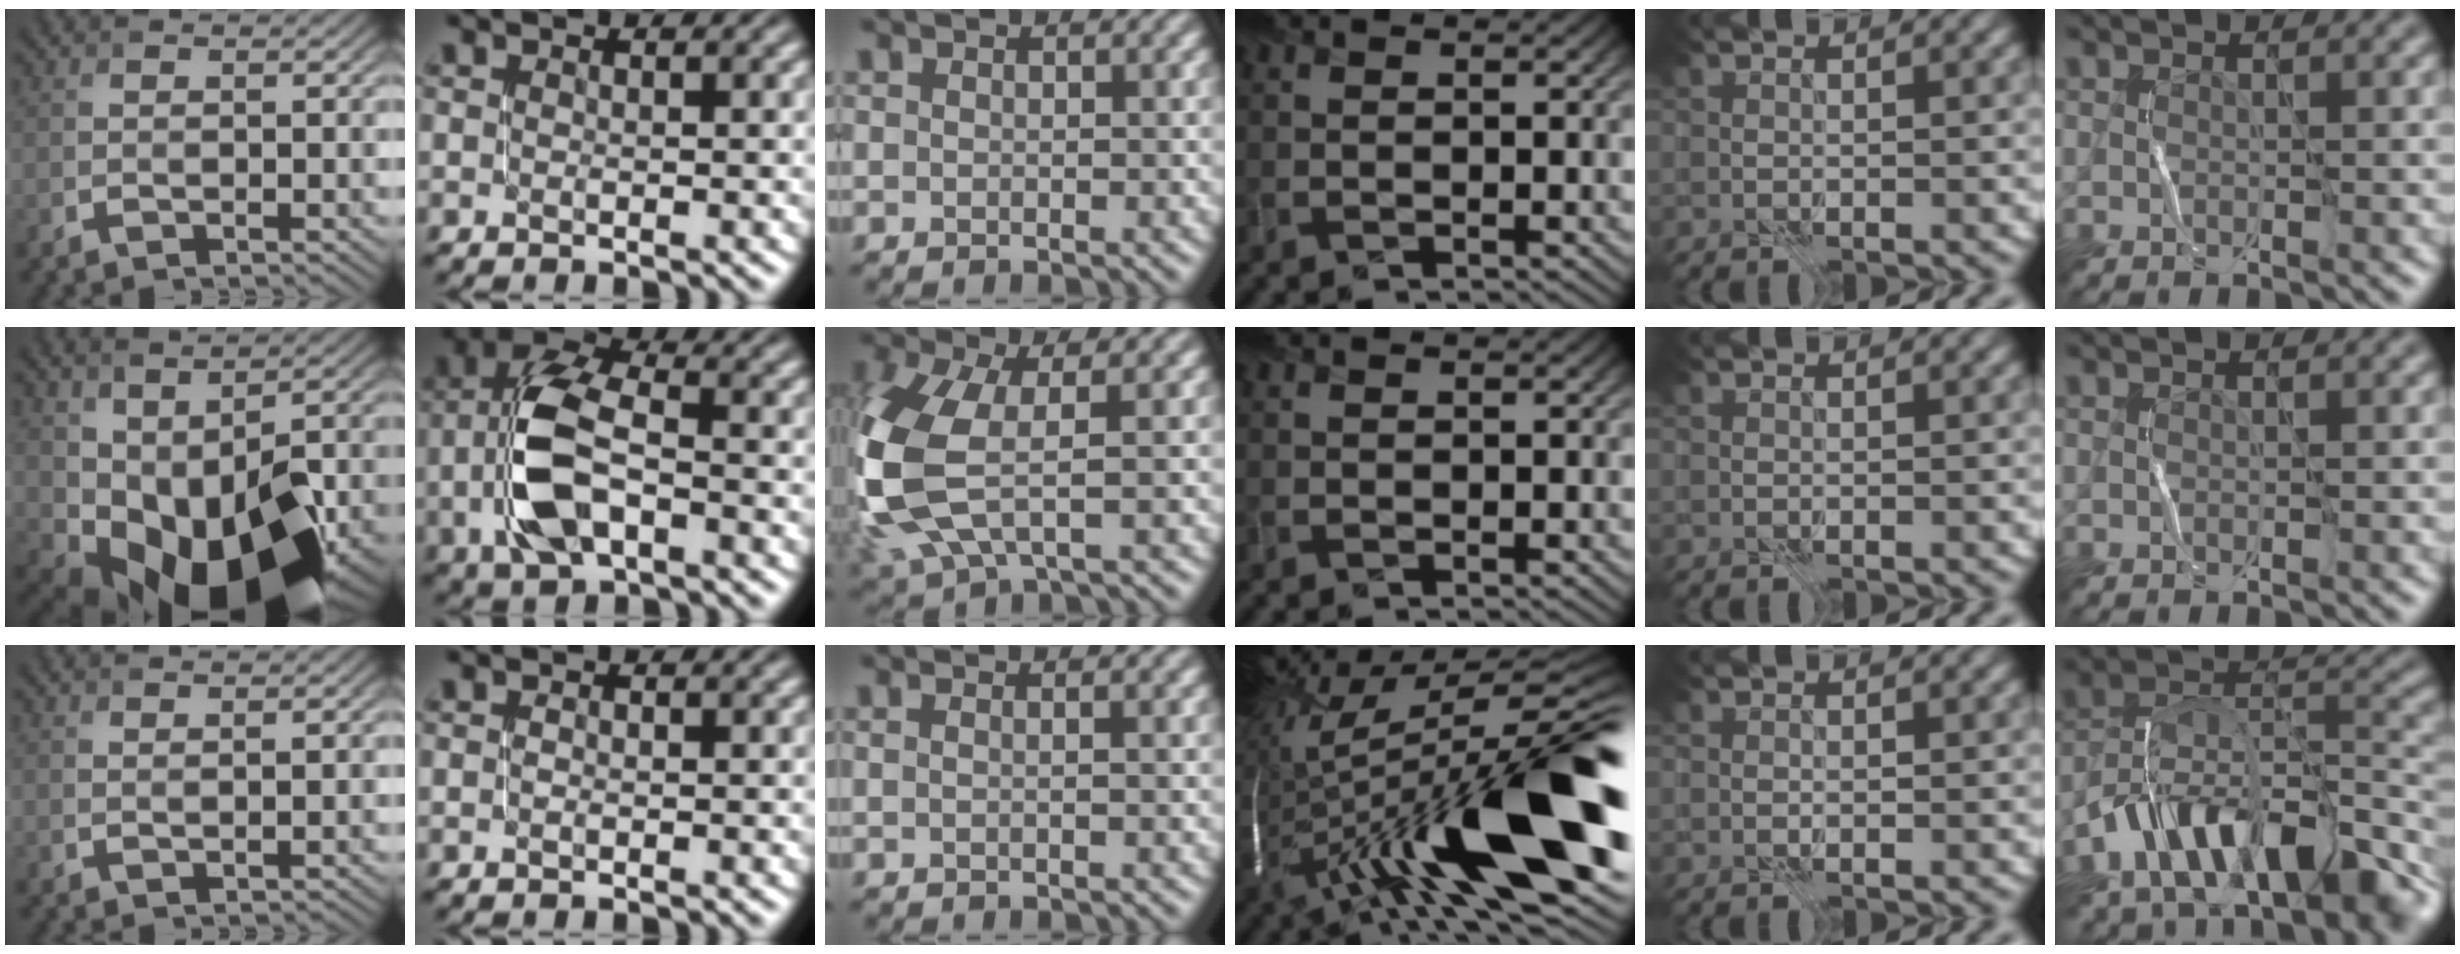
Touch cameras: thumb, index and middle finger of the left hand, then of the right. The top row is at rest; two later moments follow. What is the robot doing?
{"motion": "close", "object": "stapler"}